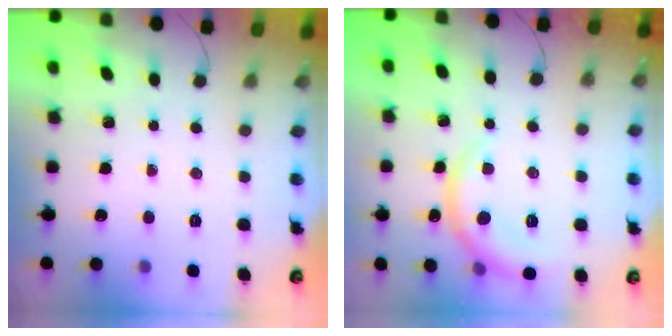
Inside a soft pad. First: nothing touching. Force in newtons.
{"total": 8.1, "press": 8.1, "slide": 0.4}